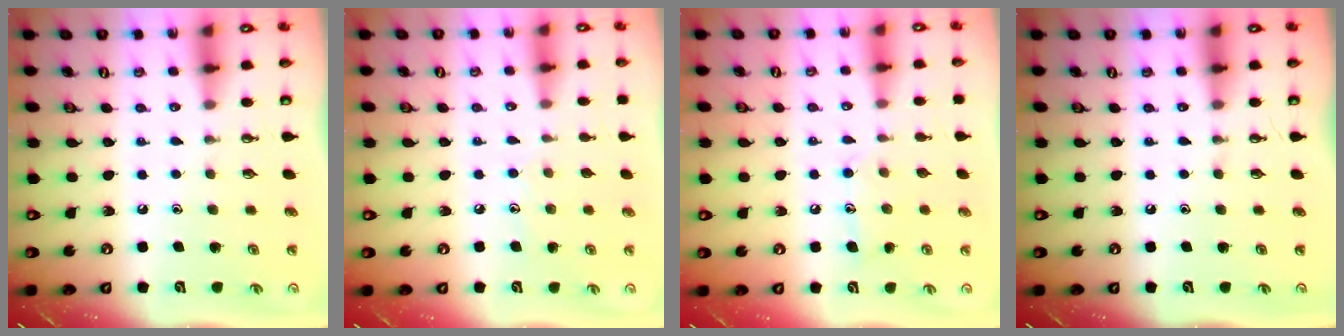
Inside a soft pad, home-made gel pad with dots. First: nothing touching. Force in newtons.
{"total": 4.9, "press": 4.9, "slide": 0.5}
{"total": 8.6, "press": 8.5, "slide": 0.6}
{"total": 0.0}